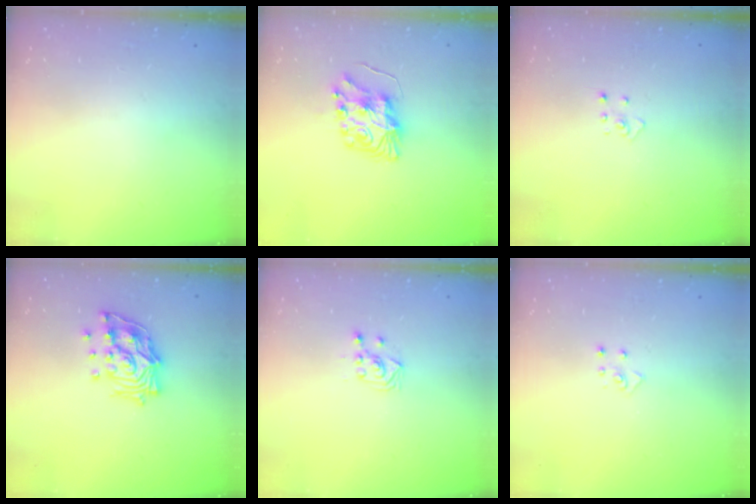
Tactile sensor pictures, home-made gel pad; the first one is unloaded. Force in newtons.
{"total": 8.5, "press": 8.5, "slide": 0.4}
{"total": 2.9, "press": 2.9, "slide": 0.2}
{"total": 15.1, "press": 15.0, "slide": 1.8}
{"total": 3.4, "press": 3.3, "slide": 0.9}
{"total": 4.1, "press": 4.1, "slide": 0.4}